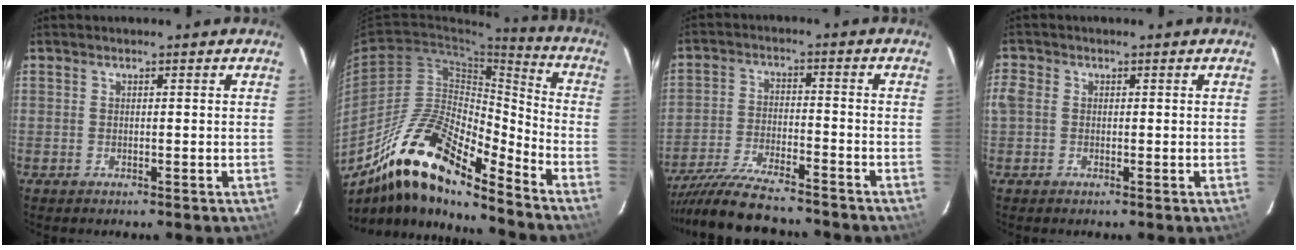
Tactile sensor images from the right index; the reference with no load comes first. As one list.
[{"total": 18.4, "force": [-13.8, 4.4, 11.4], "torque": [-0.192, -0.001, -0.260]}, {"total": 16.1, "force": [-14.5, 2.3, 6.8], "torque": [-0.153, -0.031, -0.246]}, {"total": 3.1, "force": [-0.6, 2.7, 1.5], "torque": [-0.031, 0.000, -0.017]}]